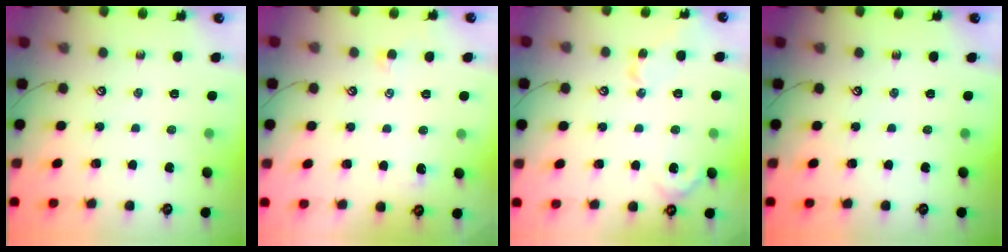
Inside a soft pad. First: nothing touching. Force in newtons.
{"total": 0.8, "press": 0.5, "slide": 0.7}
{"total": 5.2, "press": 5.1, "slide": 0.9}
{"total": 0.0}